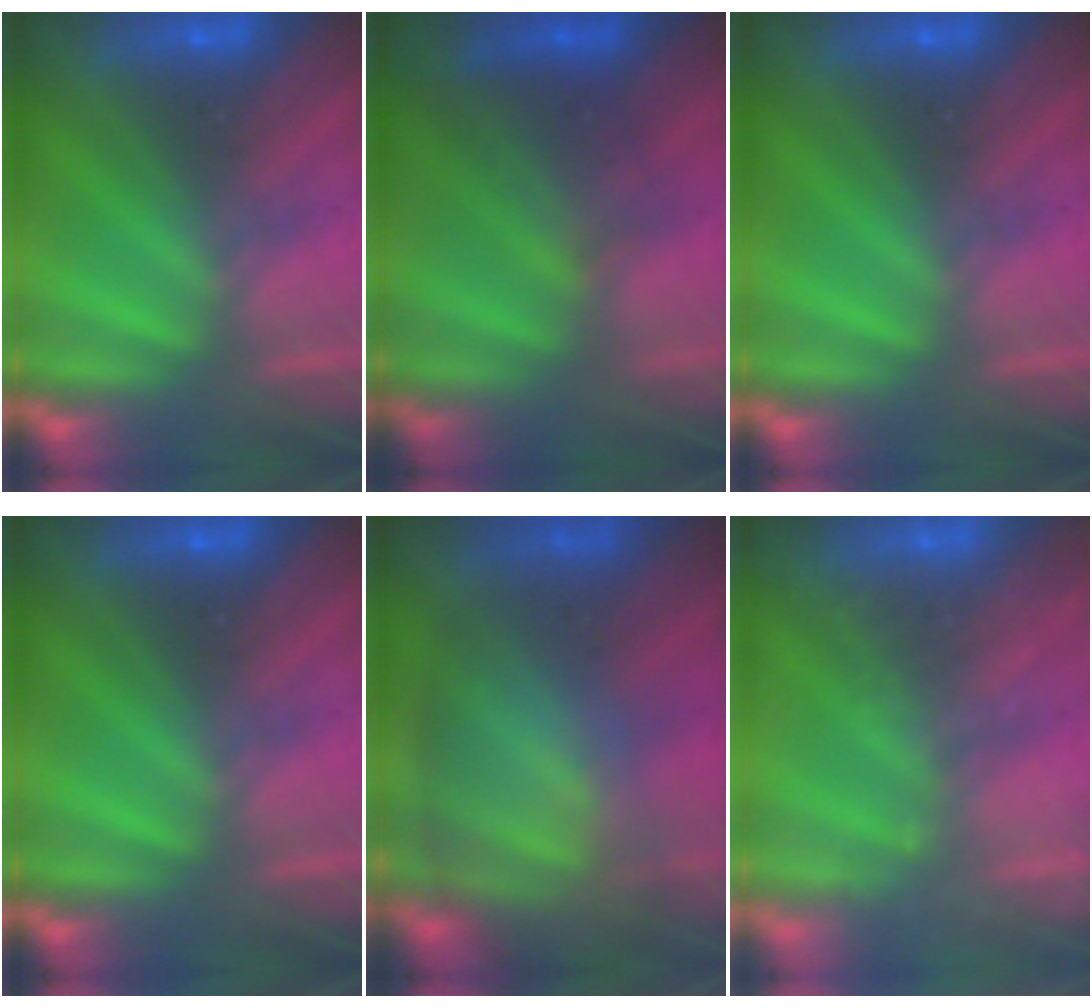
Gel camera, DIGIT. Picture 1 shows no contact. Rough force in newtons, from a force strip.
{"total": 2.4}
{"total": 0.0}
{"total": 0.0}
{"total": 7.5}
{"total": 1.9}